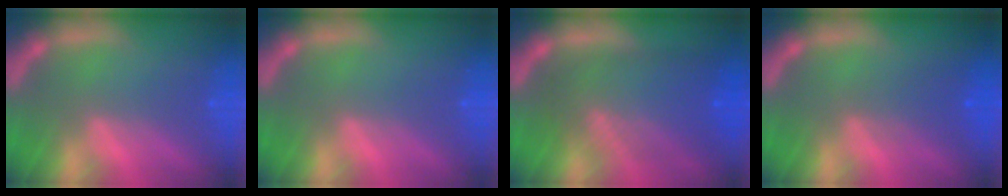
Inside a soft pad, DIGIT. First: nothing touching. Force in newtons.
{"total": 0.0}
{"total": 8.5}
{"total": 2.5}